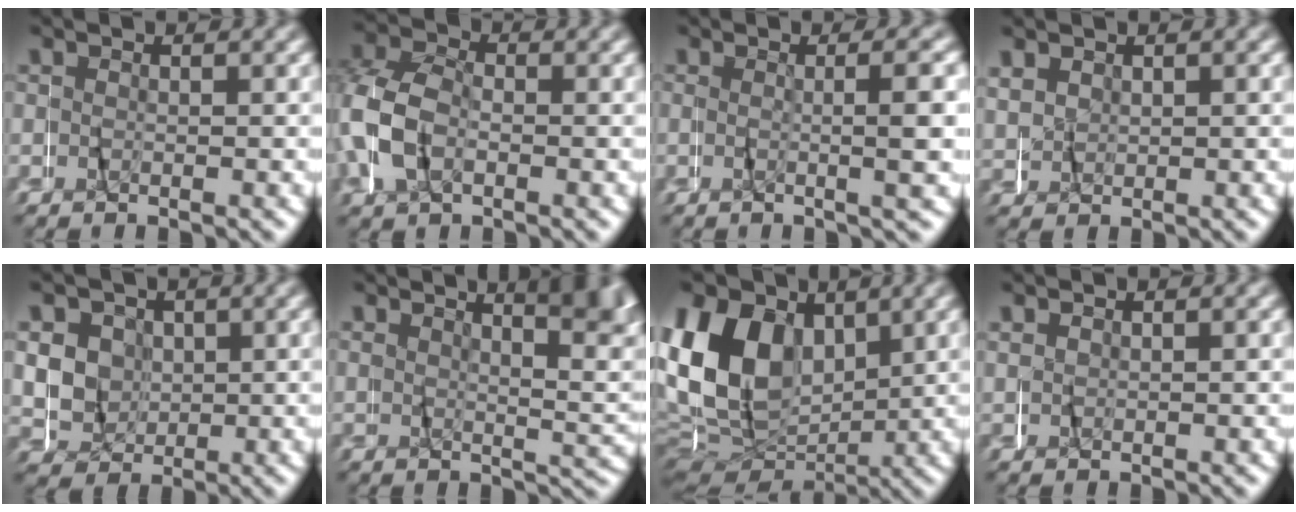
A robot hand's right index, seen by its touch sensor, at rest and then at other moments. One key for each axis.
{"total": 7.1, "fx": 0.0, "fy": 6.2, "fz": 3.5, "tx": -0.096, "ty": 0.002, "tz": -0.012}
{"total": 2.2, "fx": -0.5, "fy": -1.2, "fz": 1.8, "tx": -0.033, "ty": 0.005, "tz": -0.005}
{"total": 1.5, "fx": 1.1, "fy": 1.0, "fz": -0.2, "tx": -0.010, "ty": 0.003, "tz": 0.023}
{"total": 10.9, "fx": 1.7, "fy": 10.3, "fz": 2.9, "tx": -0.104, "ty": -0.014, "tz": 0.024}
{"total": 6.9, "fx": 2.9, "fy": 1.6, "fz": 6.1, "tx": -0.046, "ty": 0.020, "tz": 0.043}
{"total": 15.4, "fx": 2.5, "fy": 12.2, "fz": 9.1, "tx": -0.170, "ty": 0.003, "tz": 0.039}
{"total": 0.8, "fx": 0.7, "fy": 0.0, "fz": -0.3, "tx": 0.002, "ty": 0.003, "tz": 0.014}